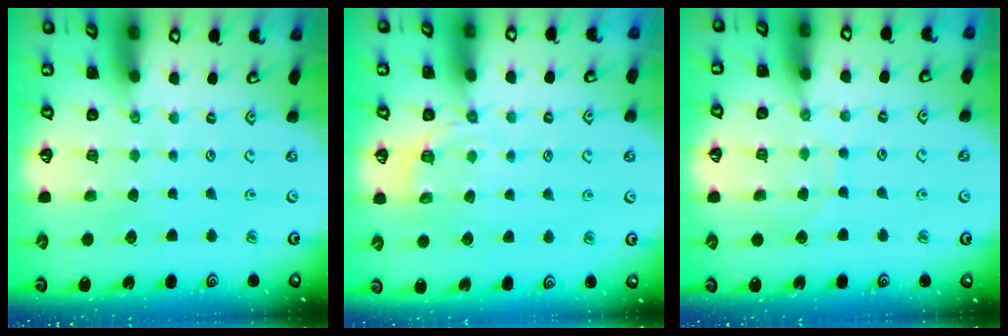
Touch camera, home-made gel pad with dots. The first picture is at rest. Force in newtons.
{"total": 4.2, "press": 3.5, "slide": 2.3}
{"total": 5.5, "press": 5.5, "slide": 0.6}